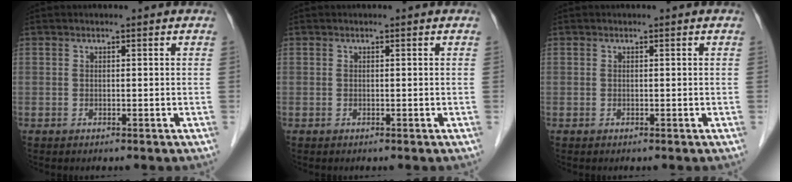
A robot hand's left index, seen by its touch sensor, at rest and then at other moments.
{"total": 0.0}
{"total": 0.0}